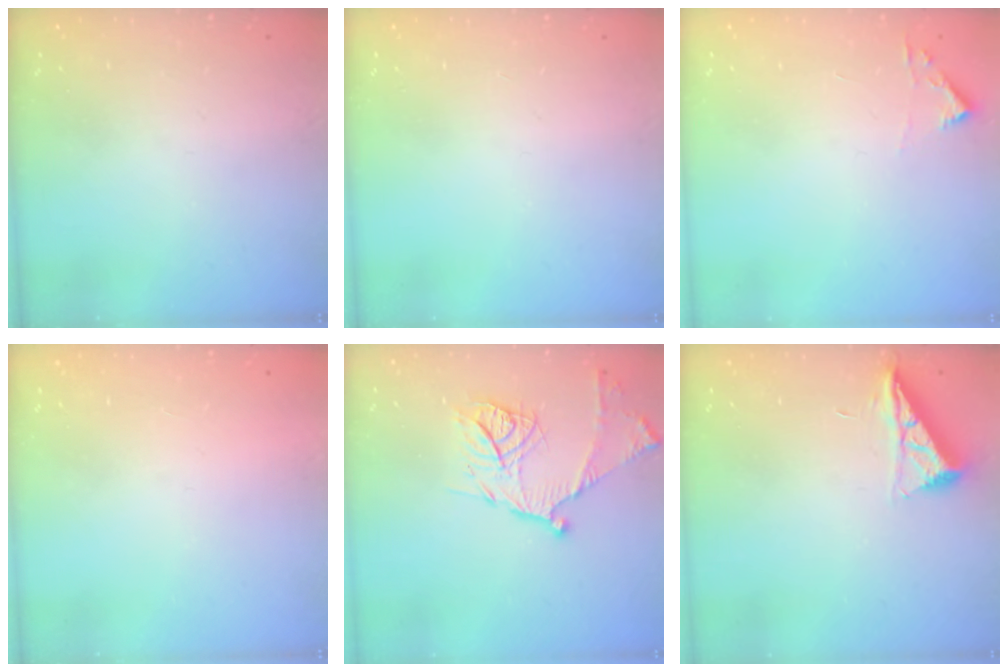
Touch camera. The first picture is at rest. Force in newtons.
{"total": 0.0}
{"total": 3.3, "press": 3.3, "slide": 0.4}
{"total": 1.6, "press": 1.6, "slide": 0.1}
{"total": 15.0, "press": 14.9, "slide": 1.2}
{"total": 6.5, "press": 6.4, "slide": 0.9}